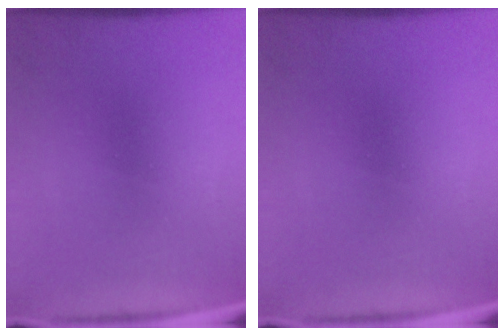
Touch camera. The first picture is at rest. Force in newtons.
{"total": 0.0}